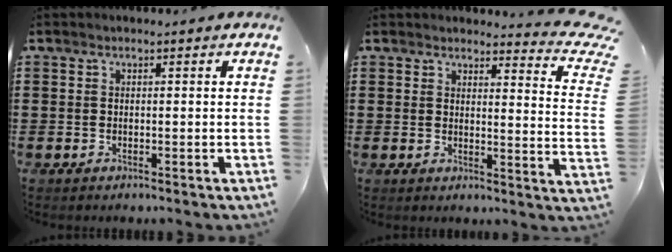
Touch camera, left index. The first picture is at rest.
{"total": 4.2, "force": [3.7, 0.2, 2.0], "torque": [-0.032, -0.024, 0.060]}